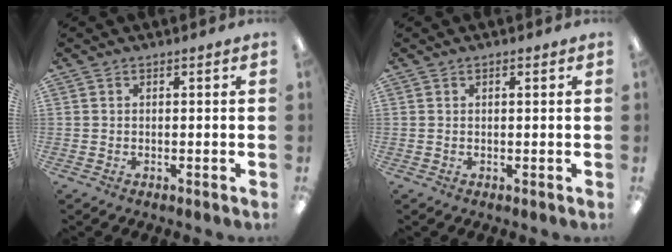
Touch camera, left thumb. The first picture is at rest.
{"total": 0.6, "force": [0.4, 0.2, 0.4], "torque": [-0.010, 0.003, 0.007]}